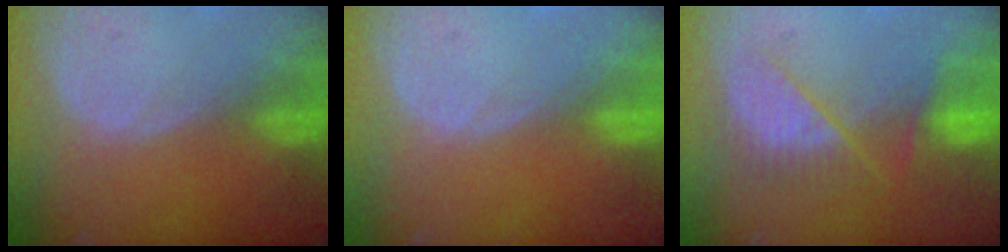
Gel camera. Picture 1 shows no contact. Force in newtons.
{"total": 0.0}
{"total": 7.2, "press": 7.2, "slide": 0.5}